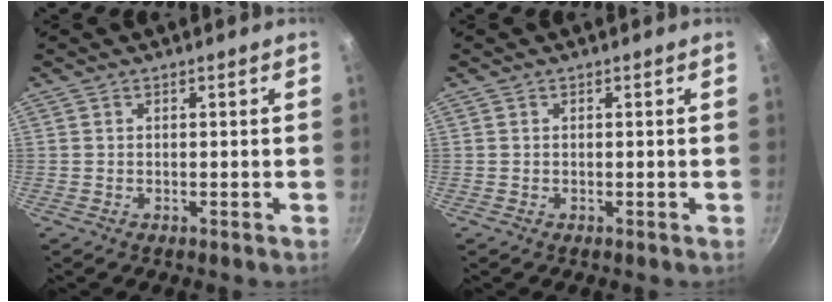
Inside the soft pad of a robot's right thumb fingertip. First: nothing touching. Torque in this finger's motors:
{"motor_torque": [-0.03, -0.04, 0.04, 0.14, 0.03]}